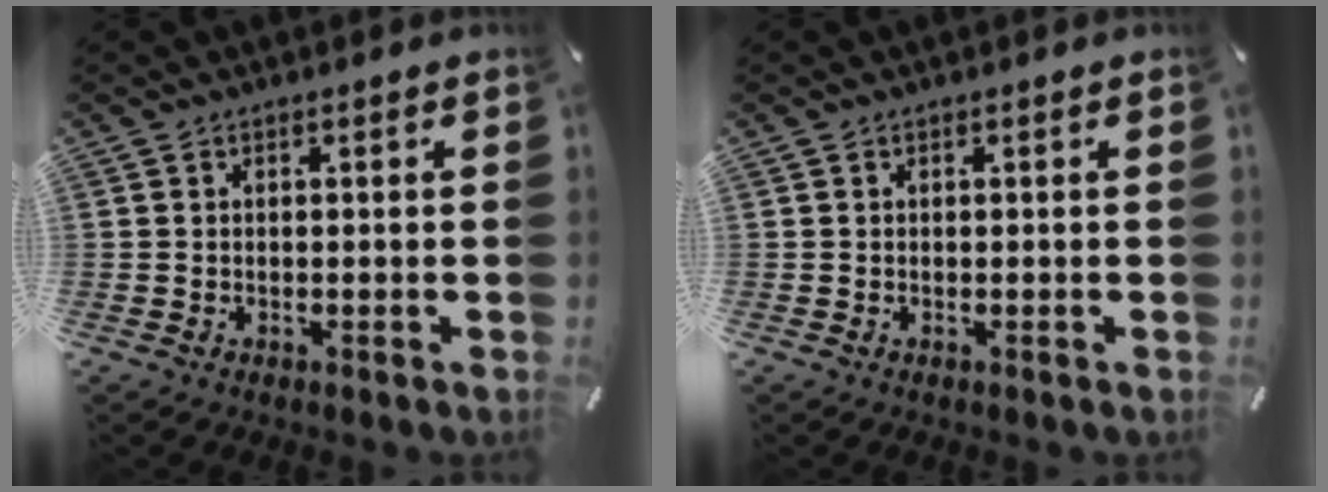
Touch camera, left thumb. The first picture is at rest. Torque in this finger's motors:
{"motor_torque": [0.00, 0.00, 0.00, 0.00, 0.00]}